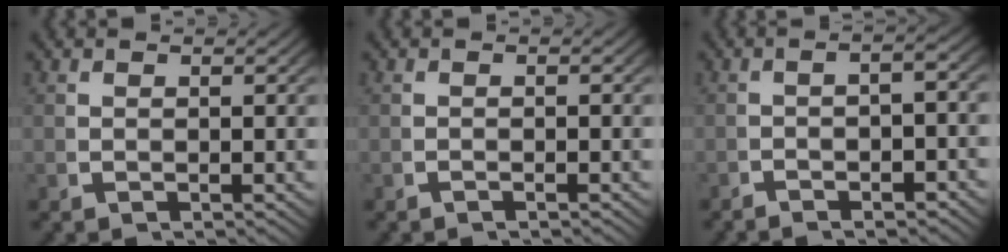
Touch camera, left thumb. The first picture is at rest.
{"total": 0.5, "force": [-0.4, -0.1, 0.3], "torque": [-0.003, 0.005, -0.011]}
{"total": 2.6, "force": [-1.7, 0.6, 2.0], "torque": [-0.029, 0.001, -0.029]}